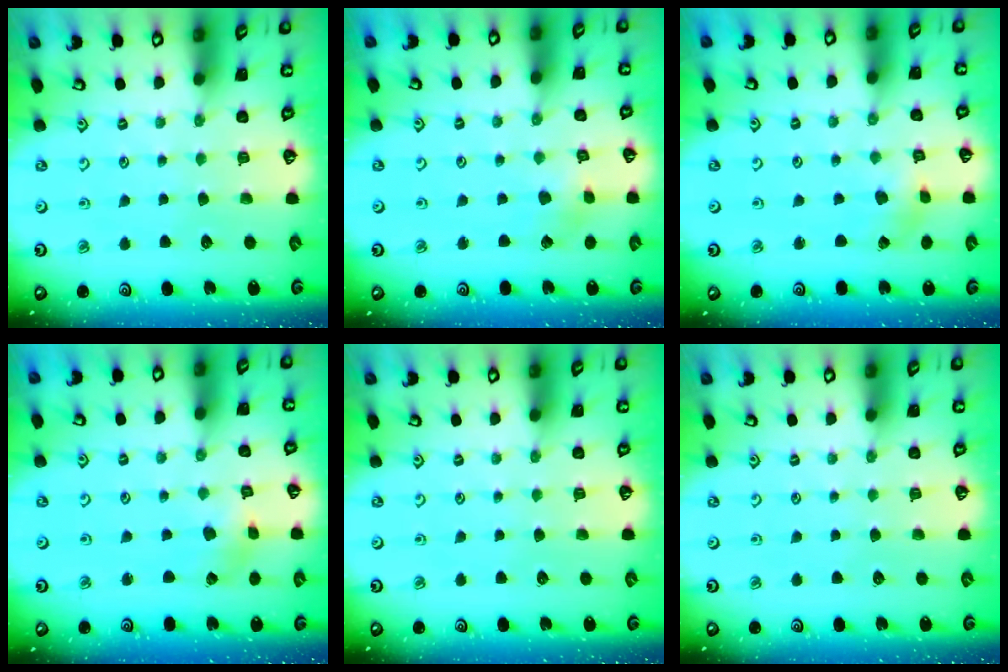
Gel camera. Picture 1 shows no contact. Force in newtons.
{"total": 2.5, "press": 2.5, "slide": 0.3}
{"total": 1.1, "press": 1.1, "slide": 0.3}
{"total": 1.4, "press": 1.3, "slide": 0.3}
{"total": 0.0}
{"total": 0.0}